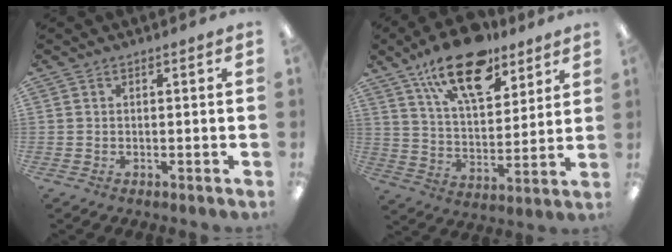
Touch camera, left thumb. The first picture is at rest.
{"total": 18.9, "force": [12.8, 8.5, 11.2], "torque": [-0.180, -0.059, 0.219]}